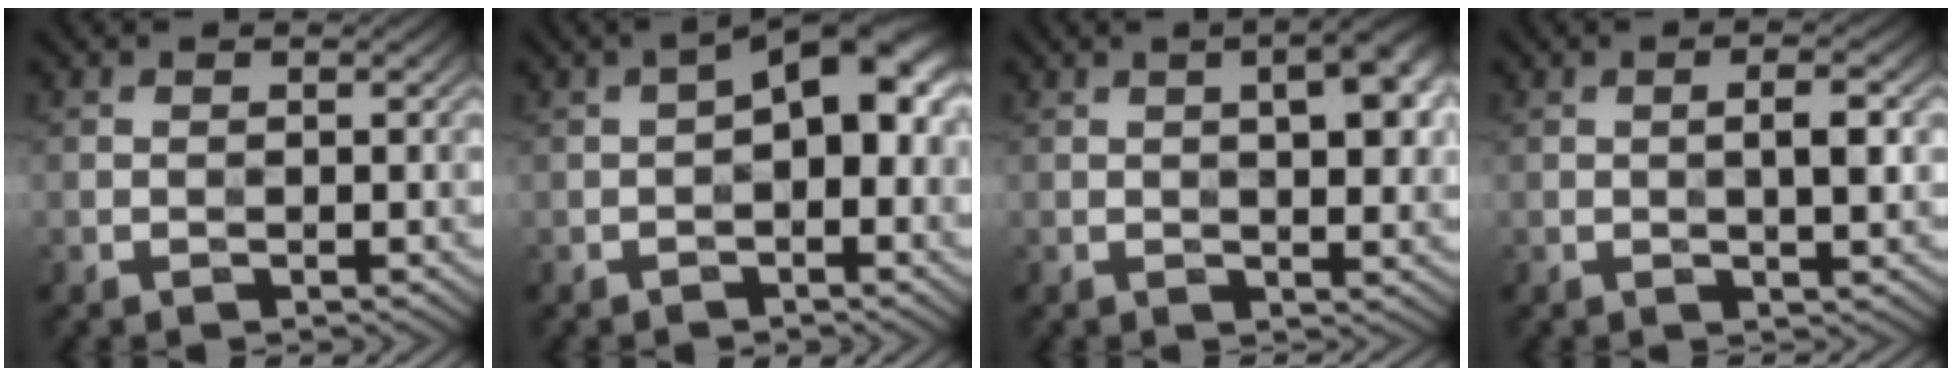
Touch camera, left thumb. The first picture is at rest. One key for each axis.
{"total": 8.2, "fx": 0.3, "fy": 3.7, "fz": 7.3, "tx": -0.104, "ty": 0.022, "tz": -0.006}
{"total": 7.5, "fx": 1.7, "fy": 2.7, "fz": 6.8, "tx": -0.084, "ty": 0.015, "tz": 0.018}
{"total": 3.4, "fx": 0.2, "fy": 0.7, "fz": 3.4, "tx": -0.057, "ty": 0.004, "tz": 0.003}